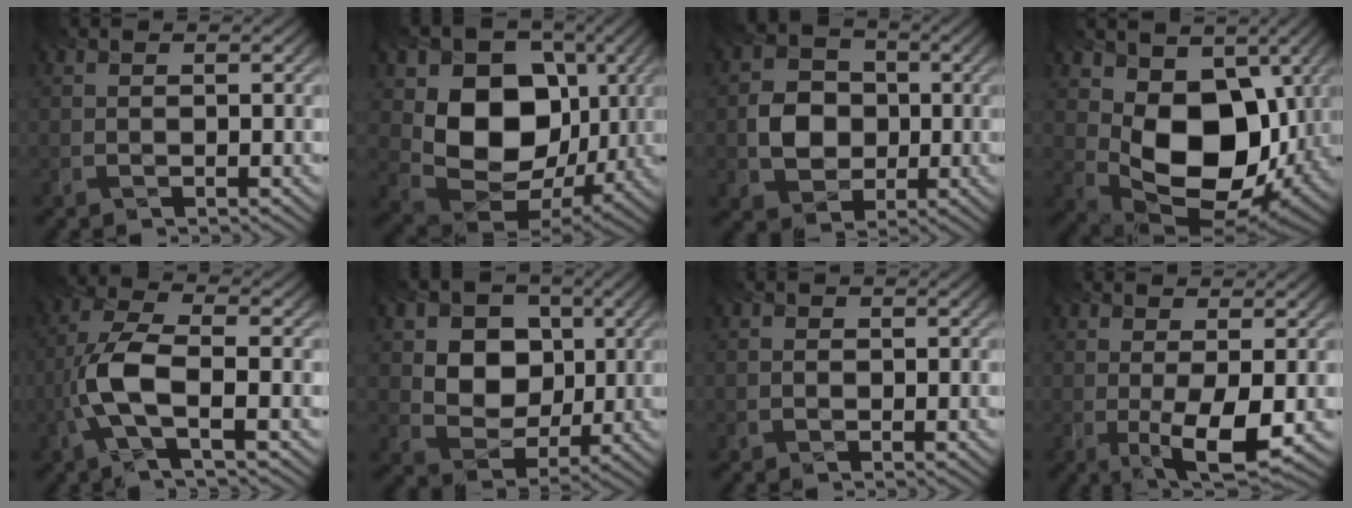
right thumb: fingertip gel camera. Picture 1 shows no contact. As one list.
[{"total": 13.1, "force": [0.8, 10.2, 8.1], "torque": [-0.137, -0.019, 0.011]}, {"total": 6.0, "force": [-1.6, 5.3, 2.4], "torque": [-0.050, 0.000, -0.042]}, {"total": 13.6, "force": [1.3, 9.3, 9.9], "torque": [-0.178, -0.032, 0.041]}, {"total": 7.2, "force": [-3.2, 2.4, 6.0], "torque": [-0.143, 0.007, -0.072]}, {"total": 8.9, "force": [1.4, 7.5, 4.7], "torque": [-0.122, -0.004, 0.030]}, {"total": 0.7, "force": [-0.3, 0.5, -0.3], "torque": [0.004, 0.001, 0.000]}, {"total": 6.0, "force": [-1.5, 1.7, 5.6], "torque": [-0.093, -0.003, -0.025]}]